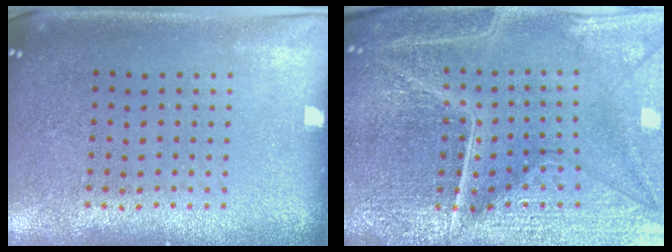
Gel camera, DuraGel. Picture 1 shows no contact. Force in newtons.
{"total": 6.2, "press": 5.5, "slide": 2.8}